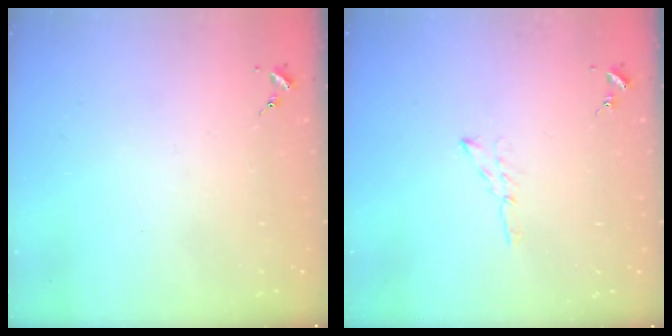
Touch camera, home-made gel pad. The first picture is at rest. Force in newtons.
{"total": 4.5, "press": 4.5, "slide": 0.5}